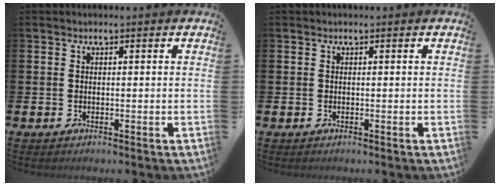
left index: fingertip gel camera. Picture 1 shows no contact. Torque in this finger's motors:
{"motor_torque": [0.01, 0.01, -0.02, 0.00]}